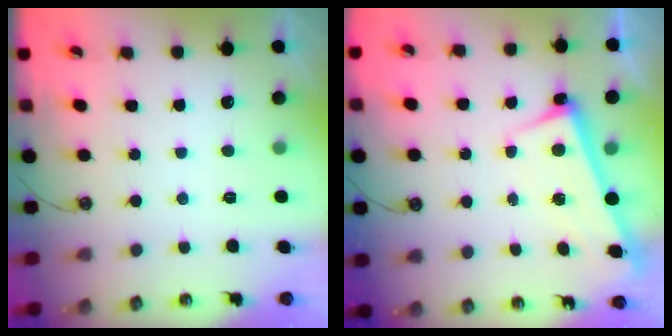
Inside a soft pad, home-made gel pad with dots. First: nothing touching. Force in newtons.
{"total": 2.9, "press": 2.8, "slide": 0.4}